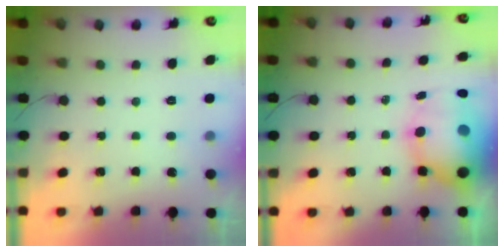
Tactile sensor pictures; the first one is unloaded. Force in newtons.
{"total": 17.5, "press": 15.4, "slide": 8.3}